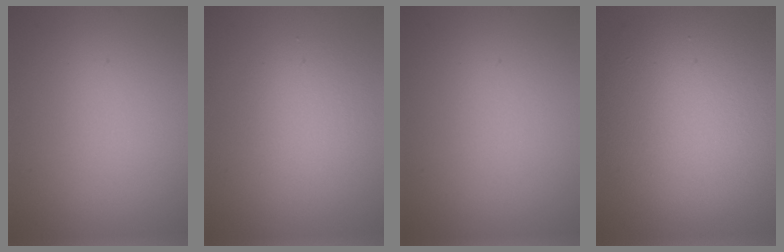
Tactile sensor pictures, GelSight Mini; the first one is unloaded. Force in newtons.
{"total": 2.6, "press": 2.6, "slide": 0.2}
{"total": 0.0}
{"total": 11.1, "press": 11.0, "slide": 0.6}